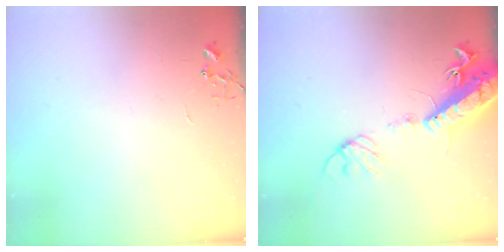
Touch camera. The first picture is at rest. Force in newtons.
{"total": 17.2, "press": 16.7, "slide": 3.9}